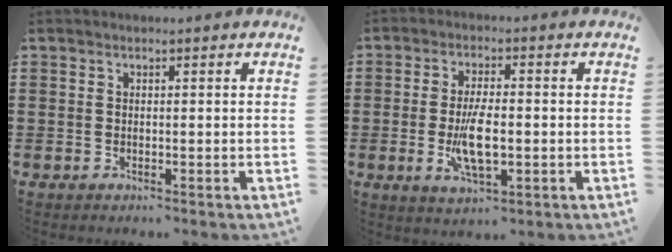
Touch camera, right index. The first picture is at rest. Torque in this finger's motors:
{"motor_torque": [1.71, 0.43, 0.80, 0.21]}